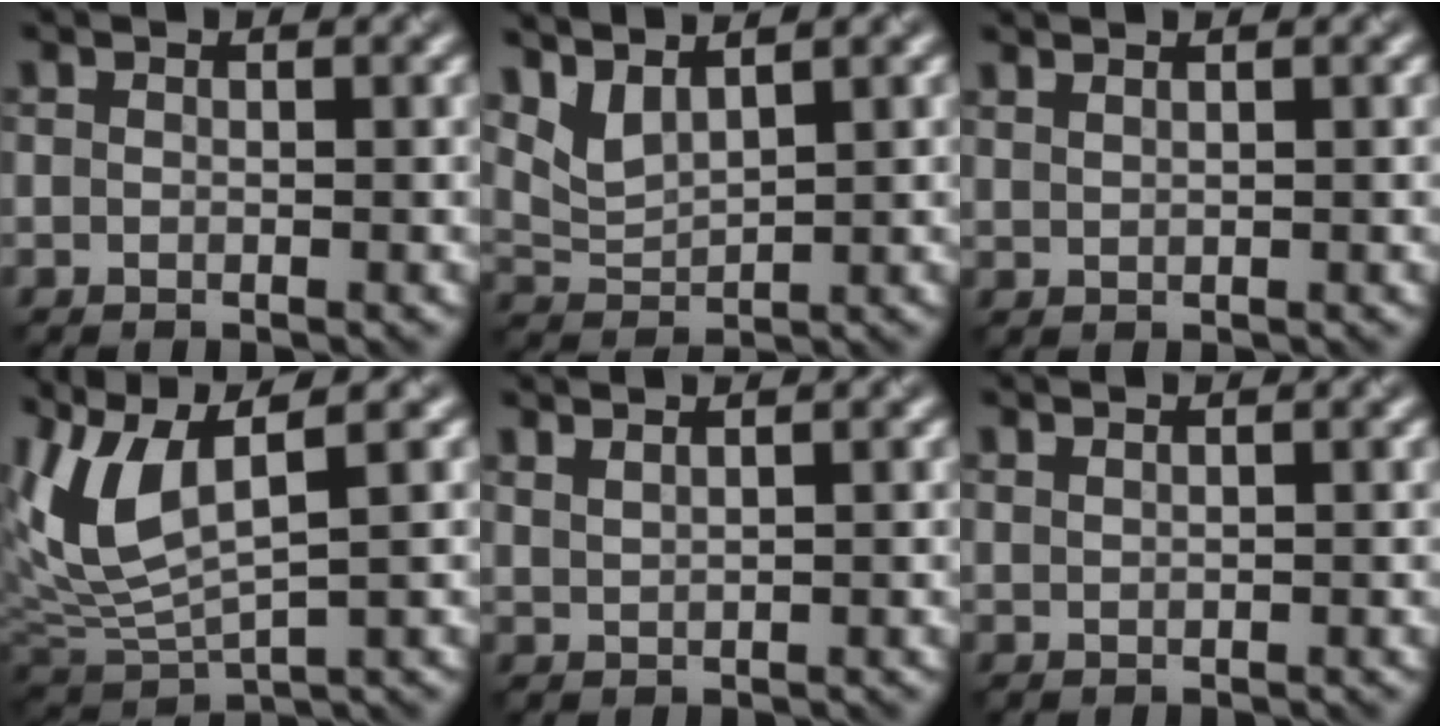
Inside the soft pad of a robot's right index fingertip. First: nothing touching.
{"total": 2.8, "force": [2.7, 0.3, 0.8], "torque": [-0.029, 0.001, 0.064]}
{"total": 1.8, "force": [1.6, 0.6, 0.5], "torque": [0.005, 0.000, 0.012]}
{"total": 6.8, "force": [3.5, 2.4, 5.3], "torque": [-0.129, 0.009, 0.073]}
{"total": 2.7, "force": [2.4, 0.9, 0.9], "torque": [0.002, 0.013, 0.018]}
{"total": 1.5, "force": [1.3, 0.5, 0.3], "torque": [0.003, 0.000, 0.010]}